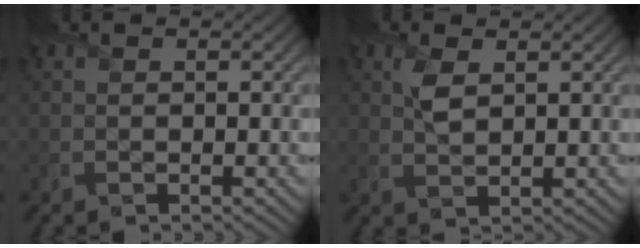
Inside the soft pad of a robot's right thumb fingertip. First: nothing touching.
{"total": 2.8, "force": [1.2, 1.4, 2.1], "torque": [-0.052, 0.002, 0.025]}